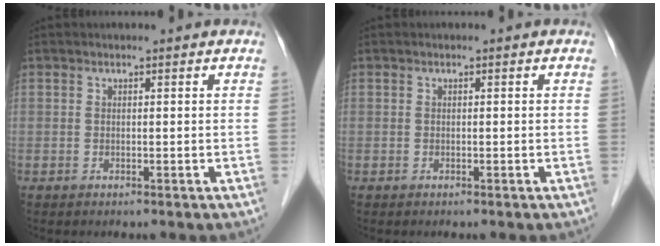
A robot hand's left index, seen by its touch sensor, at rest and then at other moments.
{"total": 0.0}